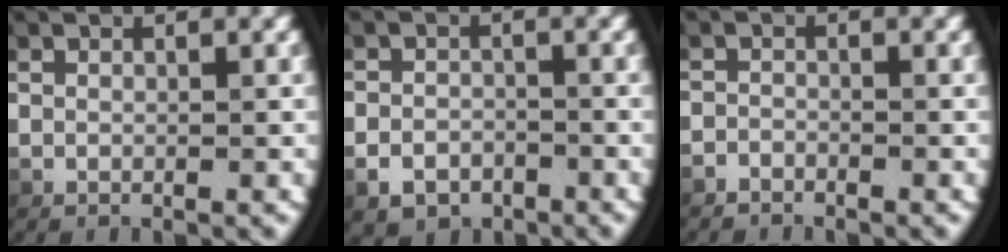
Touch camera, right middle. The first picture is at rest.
{"total": 3.2, "force": [-2.3, 2.1, 0.6], "torque": [-0.004, -0.009, -0.035]}
{"total": 1.8, "force": [-1.7, 0.1, -0.4], "torque": [0.004, -0.009, -0.029]}